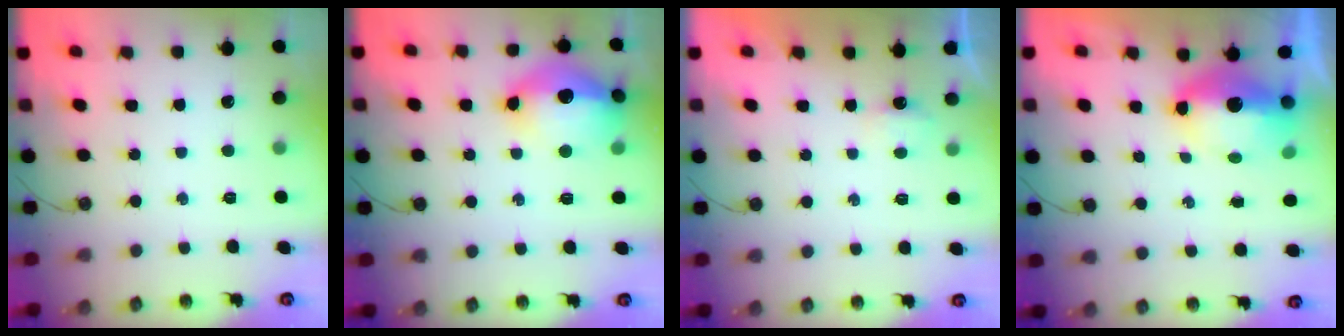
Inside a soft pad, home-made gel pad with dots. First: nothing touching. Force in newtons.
{"total": 16.4, "press": 16.3, "slide": 1.8}
{"total": 3.0, "press": 2.9, "slide": 0.5}
{"total": 8.9, "press": 8.9, "slide": 0.8}